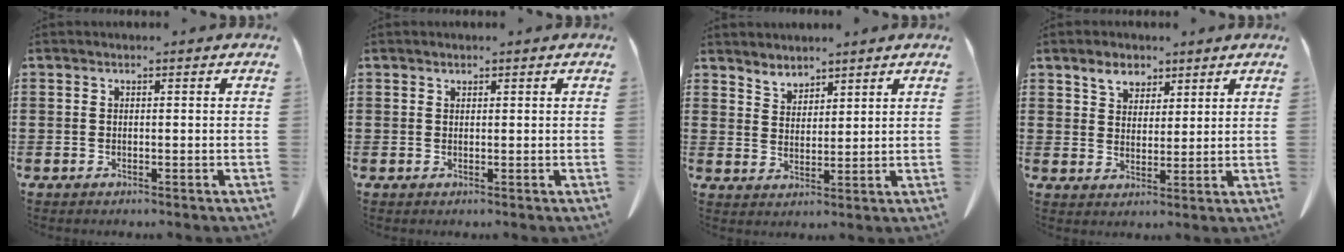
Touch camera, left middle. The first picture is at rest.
{"total": 0.7, "force": [0.6, 0.2, 0.1], "torque": [-0.003, -0.002, 0.014]}
{"total": 3.1, "force": [3.0, 0.7, -0.3], "torque": [-0.005, -0.010, 0.059]}
{"total": 4.6, "force": [3.5, 2.7, 1.3], "torque": [-0.031, 0.004, 0.065]}